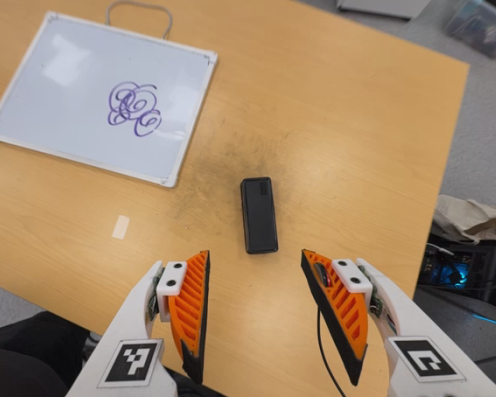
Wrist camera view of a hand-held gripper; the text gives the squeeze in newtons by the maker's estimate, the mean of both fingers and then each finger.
{"total": 0.0}